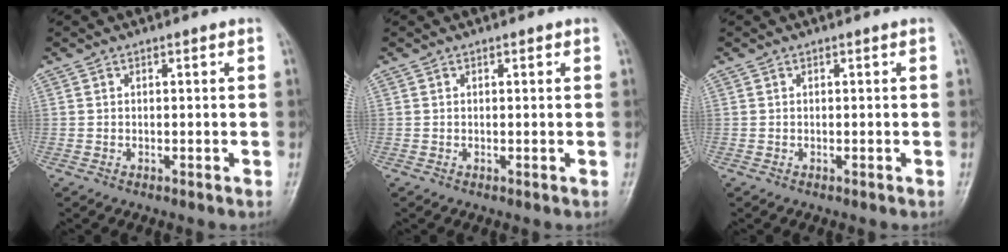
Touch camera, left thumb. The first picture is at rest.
{"total": 0.6, "force": [0.3, 0.3, 0.4], "torque": [-0.004, -0.001, 0.004]}
{"total": 0.0}